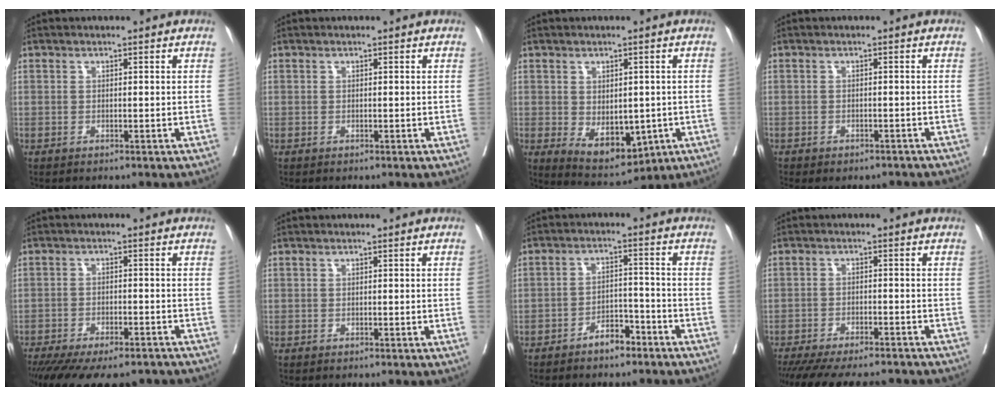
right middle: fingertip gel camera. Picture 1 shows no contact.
{"total": 0.0}
{"total": 7.6, "force": [-1.8, 4.8, 5.6], "torque": [-0.076, -0.009, -0.007]}
{"total": 5.6, "force": [-4.7, 2.4, 1.8], "torque": [-0.019, 0.006, -0.056]}
{"total": 17.4, "force": [-14.1, 5.5, 8.6], "torque": [-0.174, -0.026, -0.193]}
{"total": 0.6, "force": [-0.1, -0.2, 0.6], "torque": [-0.008, 0.001, 0.001]}
{"total": 4.5, "force": [-3.4, 1.9, 2.2], "torque": [-0.037, 0.009, -0.055]}
{"total": 16.1, "force": [-14.2, 3.2, 6.7], "torque": [-0.139, -0.025, -0.196]}